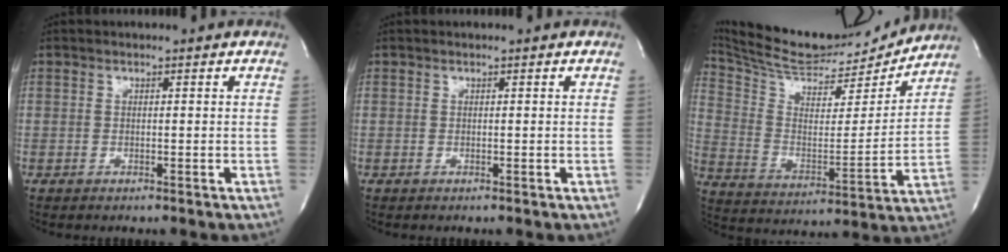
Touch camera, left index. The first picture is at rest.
{"total": 0.0}
{"total": 21.1, "force": [19.8, 3.5, 6.6], "torque": [-0.128, -0.010, 0.314]}